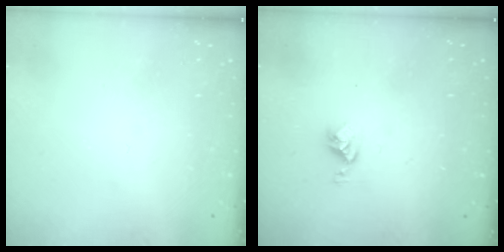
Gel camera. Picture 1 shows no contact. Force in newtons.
{"total": 5.2, "press": 5.2, "slide": 0.6}